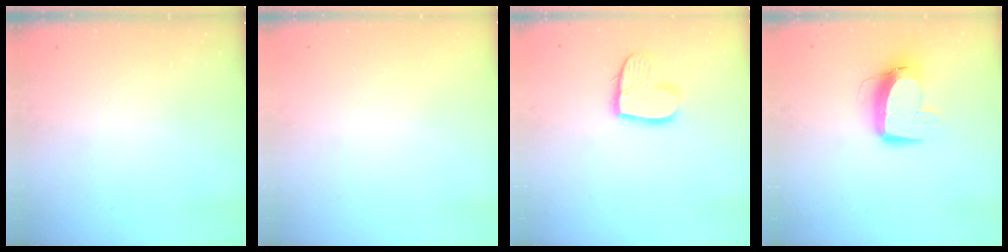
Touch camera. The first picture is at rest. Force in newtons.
{"total": 0.0}
{"total": 12.6, "press": 12.5, "slide": 1.0}
{"total": 11.7, "press": 11.6, "slide": 1.2}